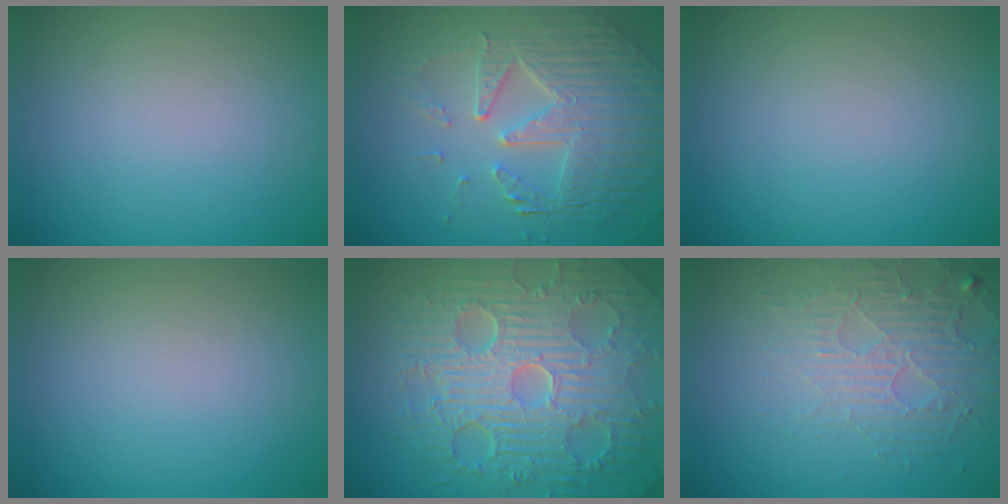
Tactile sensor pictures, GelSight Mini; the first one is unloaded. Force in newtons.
{"total": 7.2, "press": 5.2, "slide": 5.0}
{"total": 0.0}
{"total": 0.0}
{"total": 11.4, "press": 7.3, "slide": 8.7}
{"total": 3.9, "press": 3.5, "slide": 1.6}